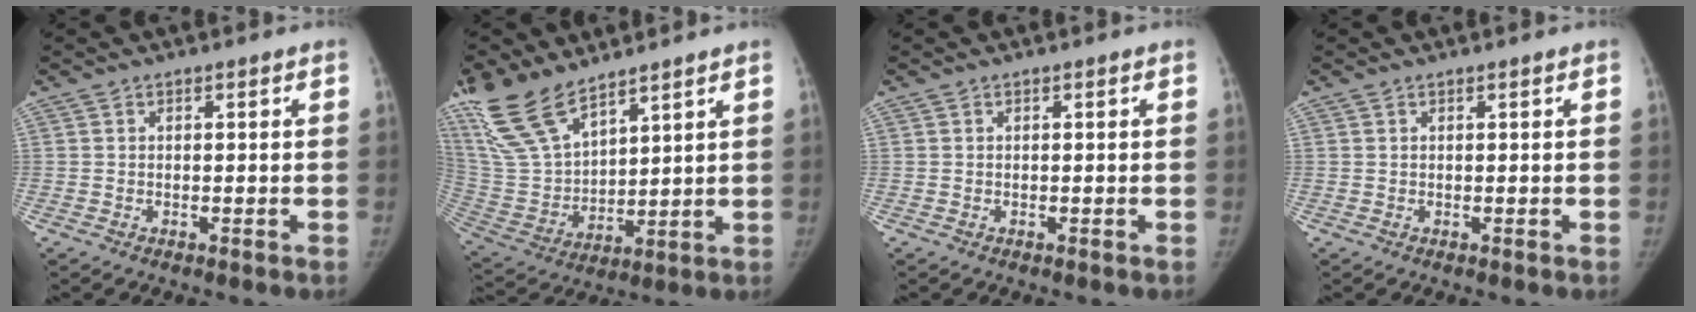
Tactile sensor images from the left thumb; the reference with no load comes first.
{"total": 16.1, "force": [11.9, 6.5, 8.6], "torque": [-0.159, -0.047, 0.248]}
{"total": 0.0}
{"total": 0.0}